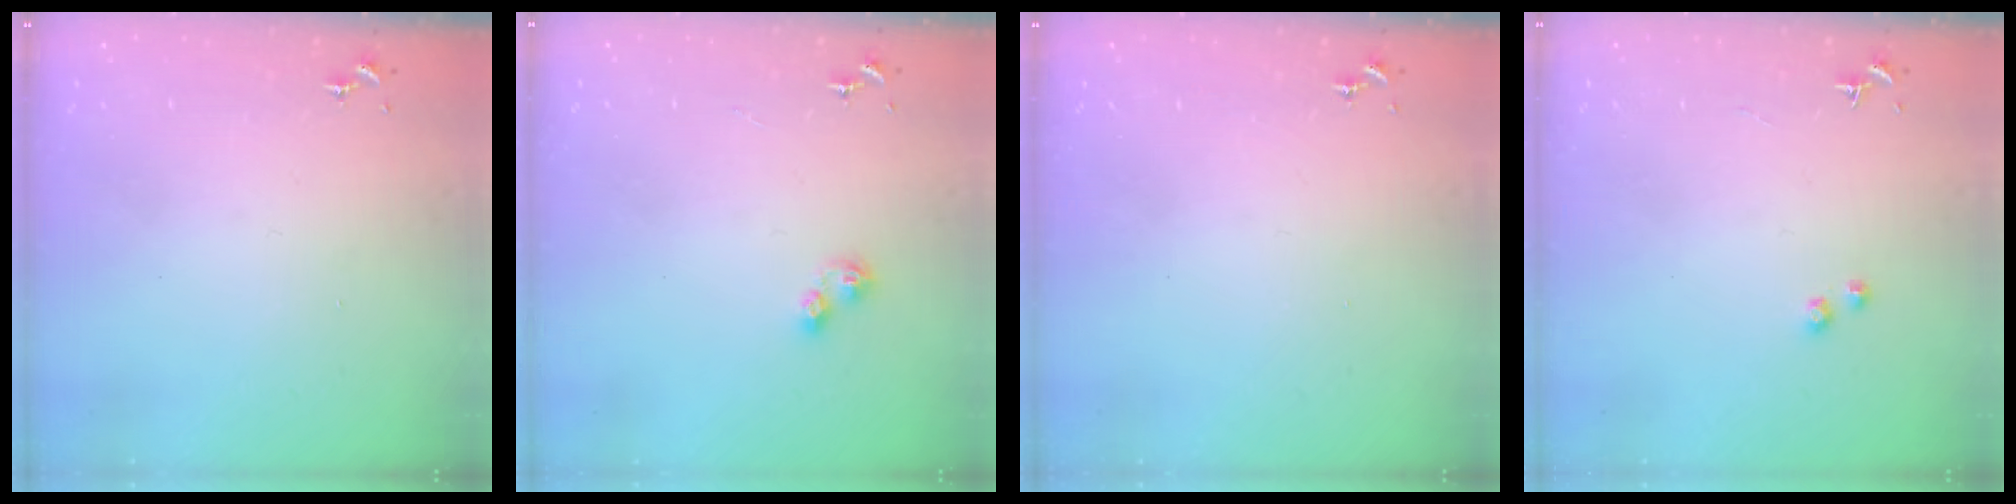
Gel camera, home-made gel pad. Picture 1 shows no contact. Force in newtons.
{"total": 6.2, "press": 6.2, "slide": 0.7}
{"total": 0.0}
{"total": 1.7, "press": 1.6, "slide": 0.1}